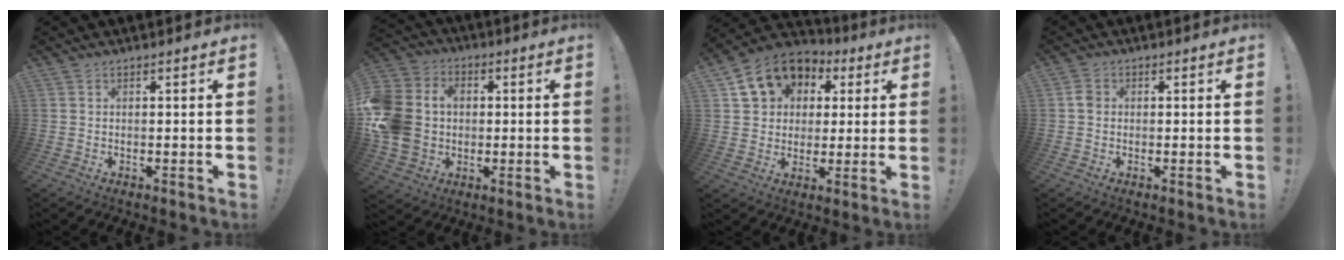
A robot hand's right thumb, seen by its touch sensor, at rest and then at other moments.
{"total": 15.3, "force": [-0.3, 13.0, 8.1], "torque": [-0.160, 0.012, 0.000]}
{"total": 13.6, "force": [5.8, 11.0, 5.5], "torque": [-0.083, -0.023, 0.119]}
{"total": 2.5, "force": [-0.1, 2.1, 1.3], "torque": [-0.019, 0.005, -0.002]}